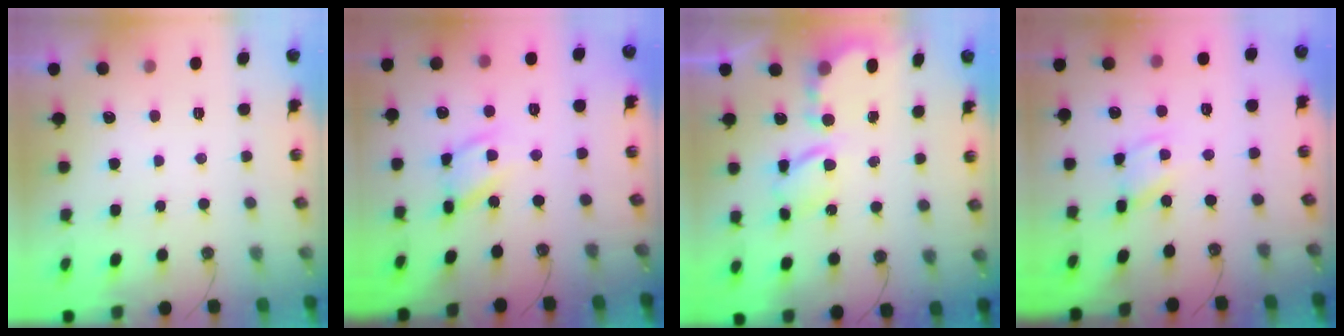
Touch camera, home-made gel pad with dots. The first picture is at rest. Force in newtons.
{"total": 12.7, "press": 12.6, "slide": 1.0}
{"total": 6.4, "press": 6.4, "slide": 0.3}
{"total": 5.3, "press": 5.3, "slide": 0.3}